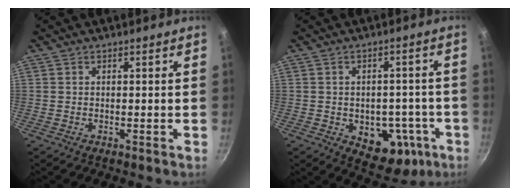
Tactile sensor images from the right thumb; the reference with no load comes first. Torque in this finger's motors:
{"motor_torque": [-0.24, 0.60, 0.35, 0.43, 0.03]}